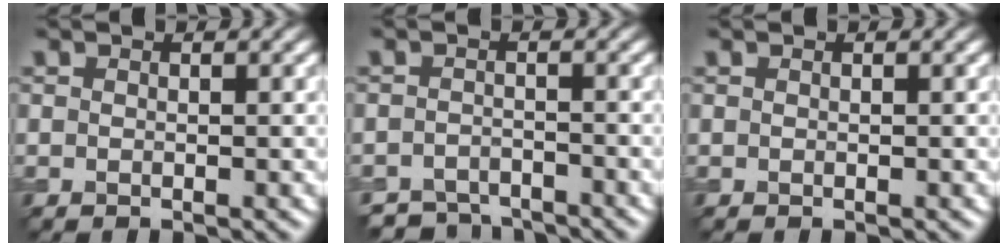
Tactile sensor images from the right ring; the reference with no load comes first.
{"total": 3.7, "force": [-3.6, 0.9, 0.2], "torque": [0.002, -0.003, -0.064]}
{"total": 0.0}